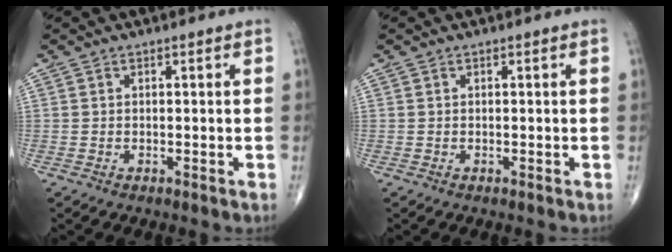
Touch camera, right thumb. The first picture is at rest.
{"total": 0.0}